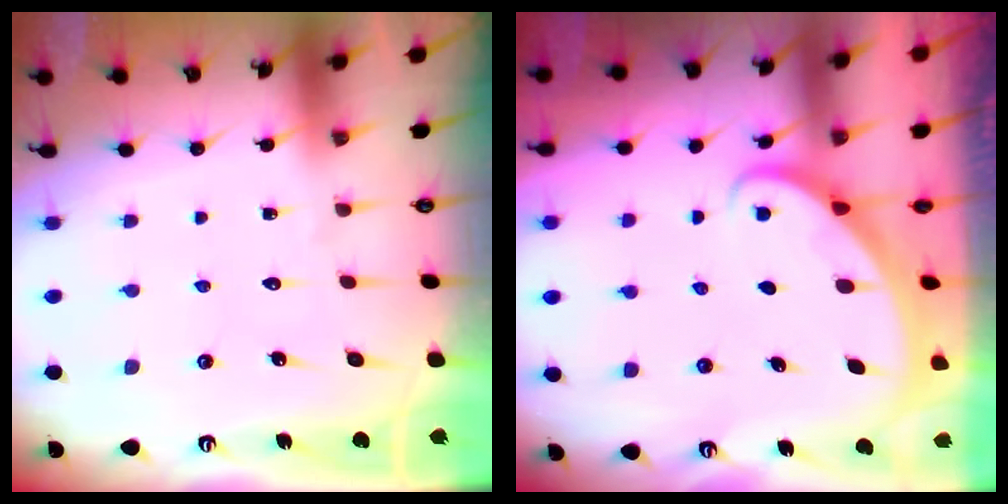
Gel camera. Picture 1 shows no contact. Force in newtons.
{"total": 2.0, "press": 2.0, "slide": 0.1}